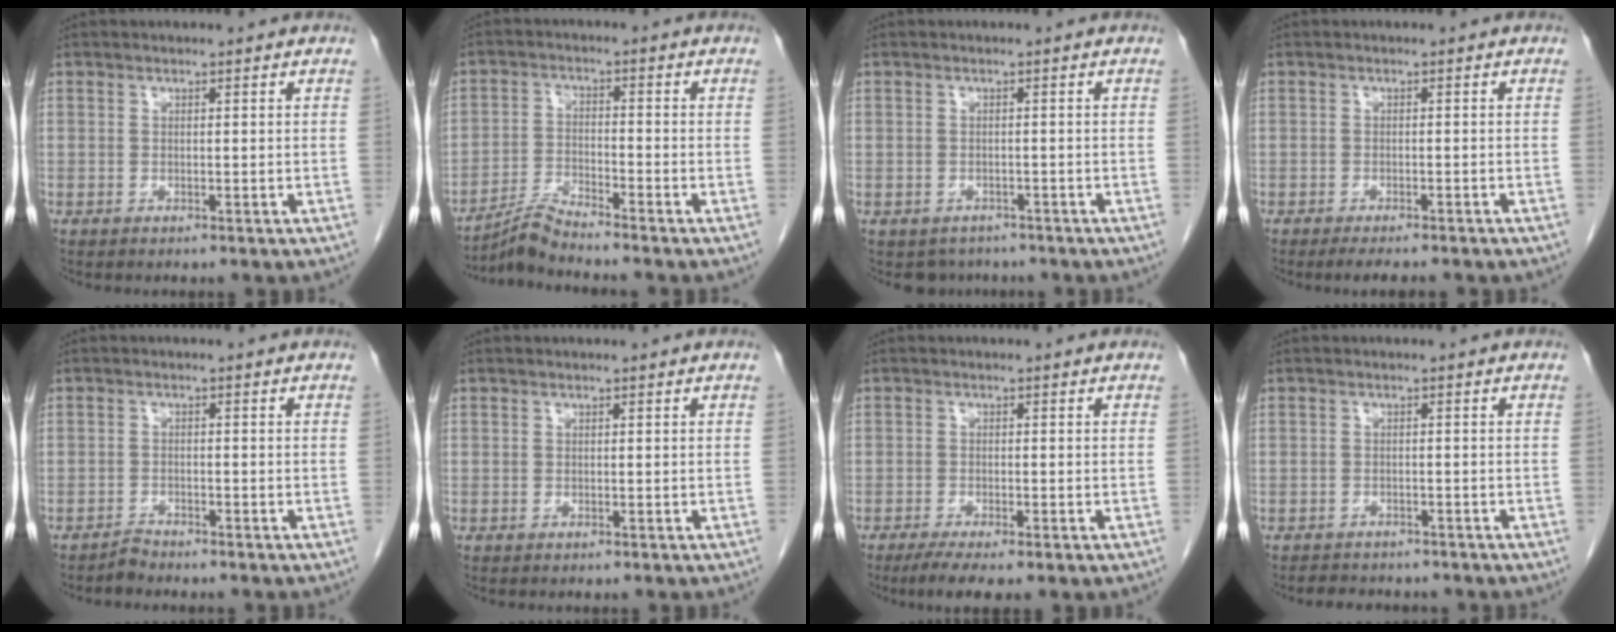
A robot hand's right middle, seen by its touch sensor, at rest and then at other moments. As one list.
[{"total": 4.9, "force": [-4.7, -1.2, 0.9], "torque": [-0.024, -0.018, -0.092]}, {"total": 3.1, "force": [-2.5, 1.7, 0.0], "torque": [-0.002, 0.003, -0.035]}, {"total": 5.5, "force": [-4.6, 0.9, 2.9], "torque": [-0.033, -0.009, -0.059]}, {"total": 1.4, "force": [-1.4, 0.0, -0.2], "torque": [0.007, -0.003, -0.026]}, {"total": 0.0}, {"total": 4.5, "force": [-2.9, 0.7, 3.4], "torque": [-0.060, -0.014, -0.046]}, {"total": 3.9, "force": [-3.5, 1.6, 0.7], "torque": [-0.015, -0.003, -0.049]}]